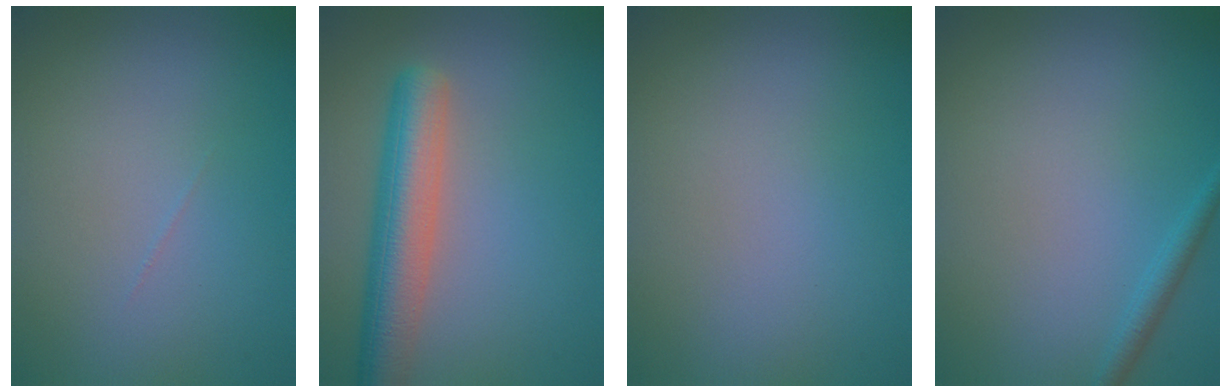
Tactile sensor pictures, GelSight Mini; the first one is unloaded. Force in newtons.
{"total": 6.2, "press": 6.1, "slide": 0.4}
{"total": 0.0}
{"total": 1.3, "press": 1.3, "slide": 0.1}